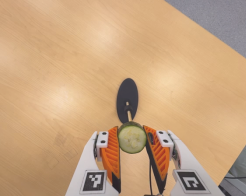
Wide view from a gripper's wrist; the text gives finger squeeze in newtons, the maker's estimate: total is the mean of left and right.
{"total": 11.3, "left": 11.5, "right": 11.0}